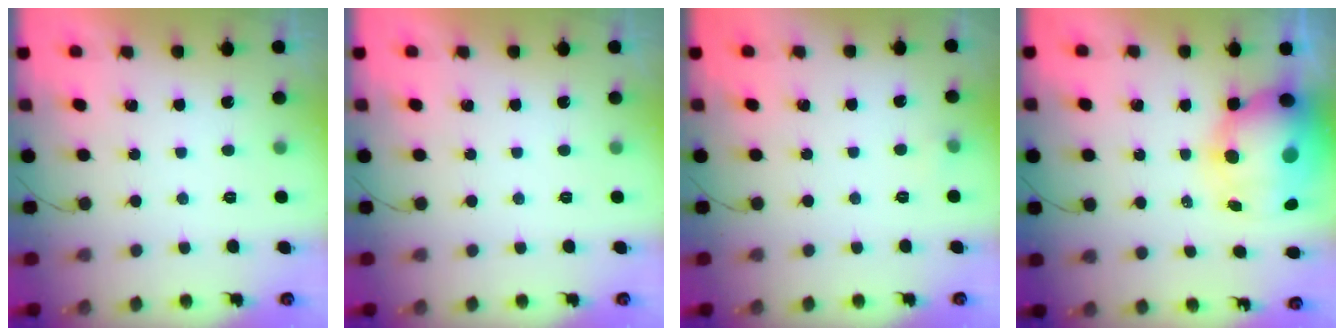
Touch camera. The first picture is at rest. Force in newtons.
{"total": 0.0}
{"total": 3.1, "press": 2.9, "slide": 1.1}
{"total": 15.1, "press": 14.7, "slide": 3.1}